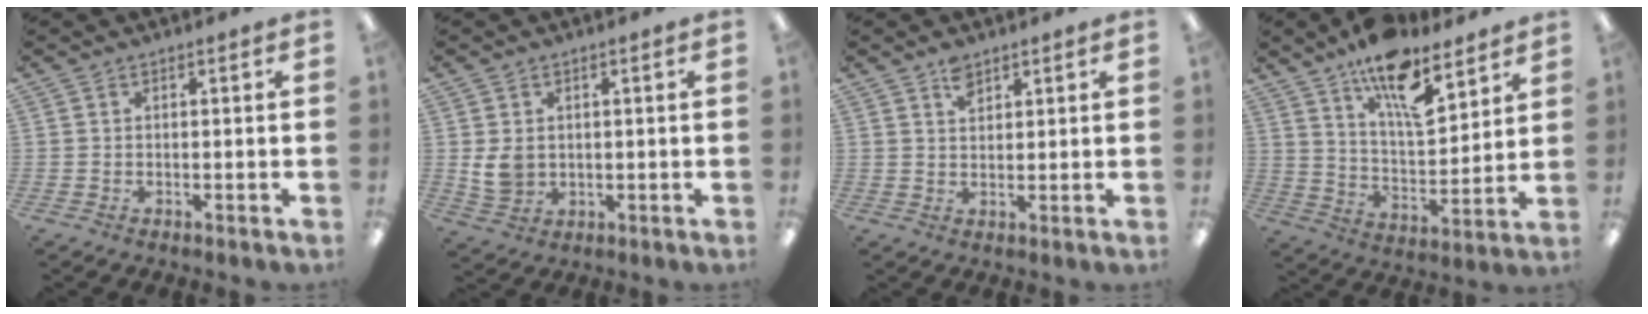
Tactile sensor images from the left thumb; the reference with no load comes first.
{"total": 4.9, "force": [1.0, 4.1, 2.5], "torque": [-0.040, -0.001, 0.019]}
{"total": 3.6, "force": [2.7, 1.9, 1.5], "torque": [-0.019, -0.009, 0.047]}
{"total": 15.8, "force": [10.9, 6.1, 9.6], "torque": [-0.148, -0.064, 0.186]}